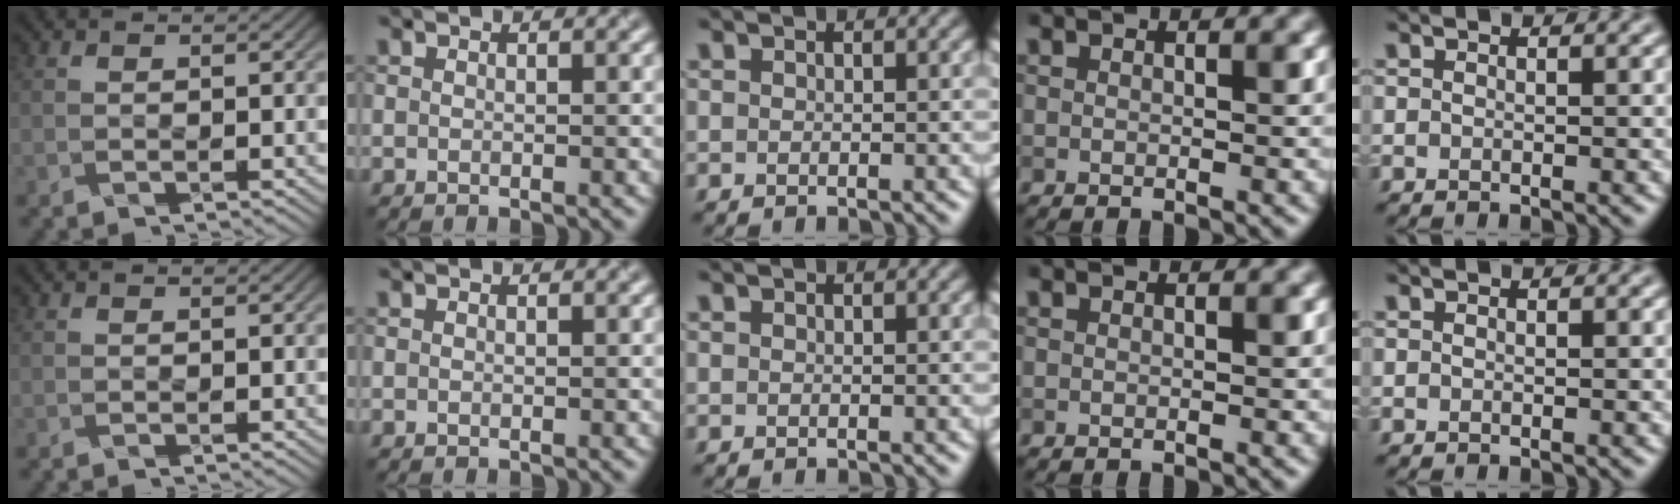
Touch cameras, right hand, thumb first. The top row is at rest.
{}